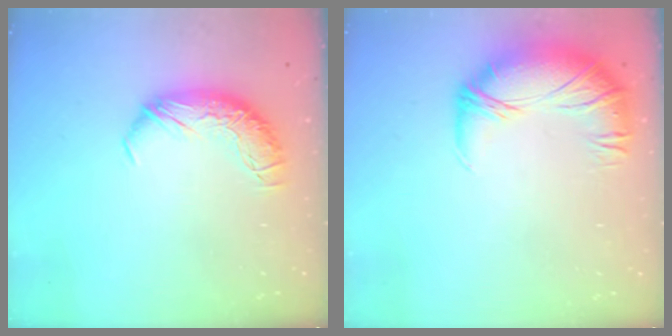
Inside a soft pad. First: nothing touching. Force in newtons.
{"total": 2.8, "press": 1.4, "slide": 2.5}